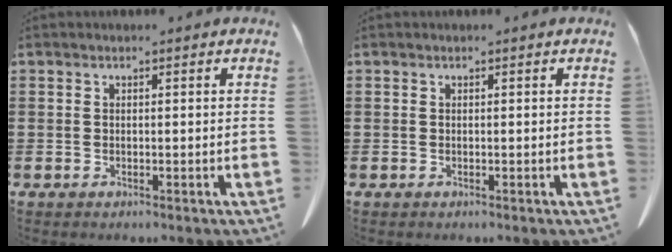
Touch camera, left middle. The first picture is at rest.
{"total": 0.0}